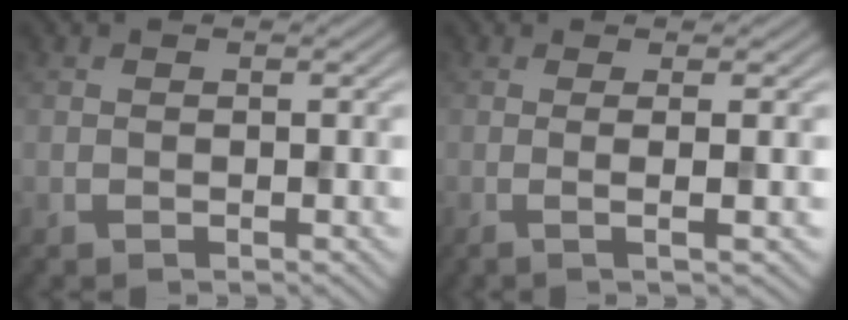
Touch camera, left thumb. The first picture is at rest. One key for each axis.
{"total": 2.9, "fx": 0.0, "fy": 0.4, "fz": 2.9, "tx": -0.043, "ty": 0.007, "tz": -0.001}